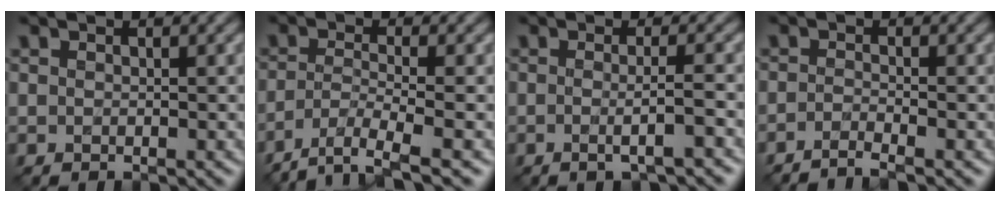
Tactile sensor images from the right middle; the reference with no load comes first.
{"total": 4.5, "force": [-3.2, 0.9, 3.0], "torque": [-0.054, -0.009, -0.067]}
{"total": 2.8, "force": [-0.6, 0.6, 2.6], "torque": [-0.036, -0.002, -0.012]}
{"total": 1.8, "force": [-1.4, 0.3, 1.0], "torque": [-0.005, -0.006, -0.041]}